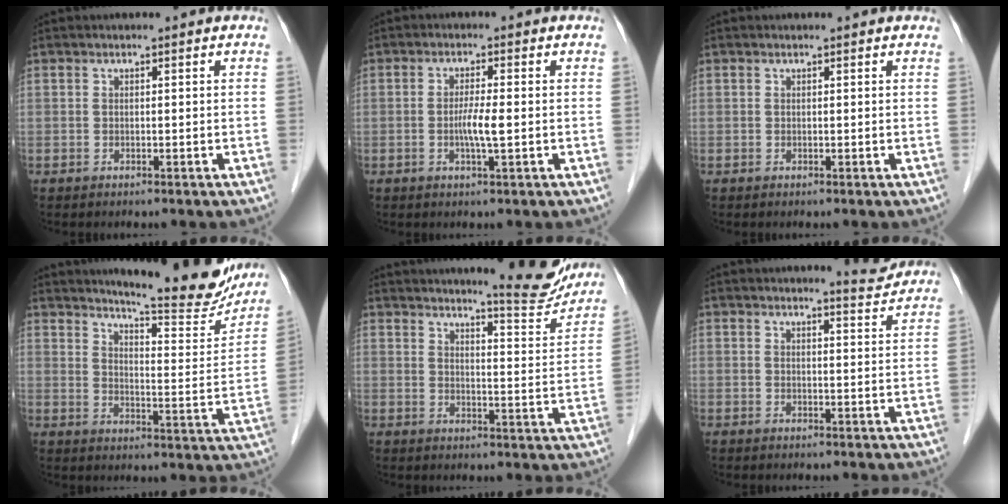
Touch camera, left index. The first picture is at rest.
{"total": 3.4, "force": [-0.5, 0.0, 3.4], "torque": [-0.068, -0.004, -0.011]}
{"total": 1.2, "force": [1.1, 0.2, 0.4], "torque": [-0.012, 0.009, 0.010]}
{"total": 19.2, "force": [17.3, 2.1, 8.0], "torque": [-0.107, -0.061, 0.216]}
{"total": 12.8, "force": [12.1, 0.4, 4.1], "torque": [-0.052, -0.037, 0.150]}
{"total": 4.0, "force": [3.9, 0.0, 0.5], "torque": [-0.017, -0.018, 0.044]}